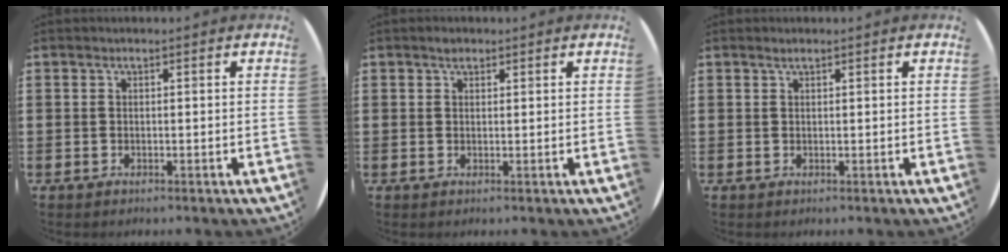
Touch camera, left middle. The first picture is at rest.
{"total": 1.1, "force": [0.9, 0.5, 0.4], "torque": [-0.001, 0.000, 0.014]}
{"total": 0.6, "force": [0.5, 0.0, 0.4], "torque": [-0.008, 0.000, 0.009]}